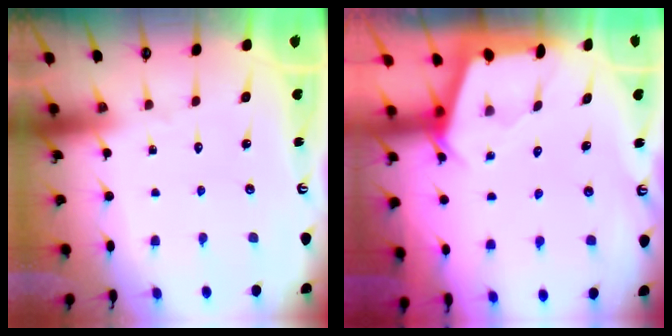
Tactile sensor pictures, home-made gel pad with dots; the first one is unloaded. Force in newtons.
{"total": 2.4, "press": 2.4, "slide": 0.2}